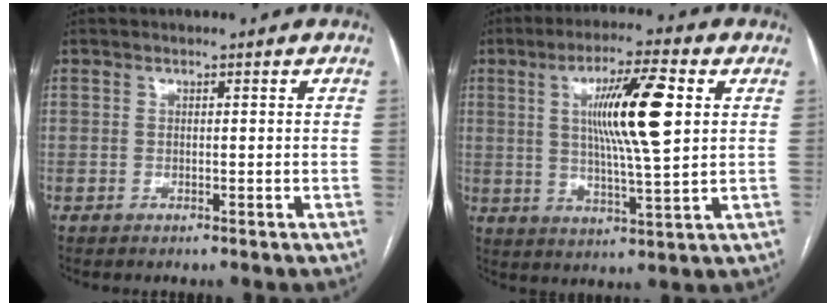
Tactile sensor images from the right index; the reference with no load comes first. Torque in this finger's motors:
{"motor_torque": [1.10, 0.14, 0.90, 0.19]}